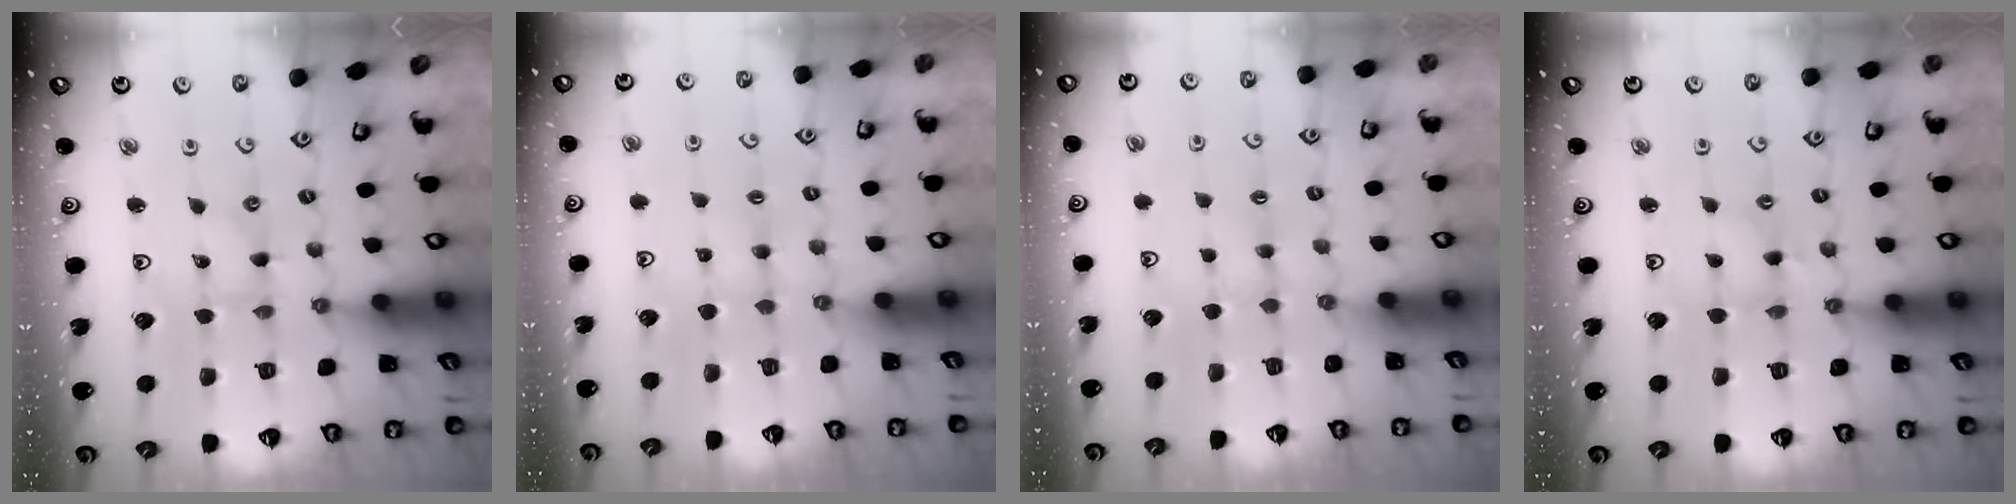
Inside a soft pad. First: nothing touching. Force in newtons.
{"total": 2.9, "press": 2.8, "slide": 0.5}
{"total": 2.7, "press": 2.7, "slide": 0.6}
{"total": 2.5, "press": 2.5, "slide": 0.3}